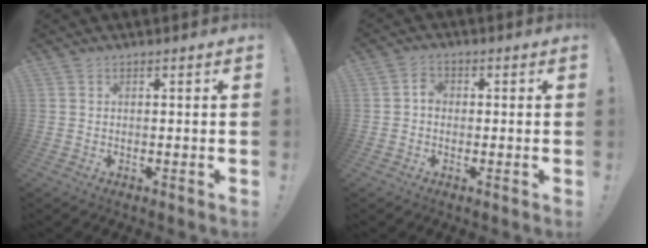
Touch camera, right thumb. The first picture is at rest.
{"total": 3.1, "force": [-0.7, 2.4, 1.8], "torque": [-0.025, 0.010, -0.016]}